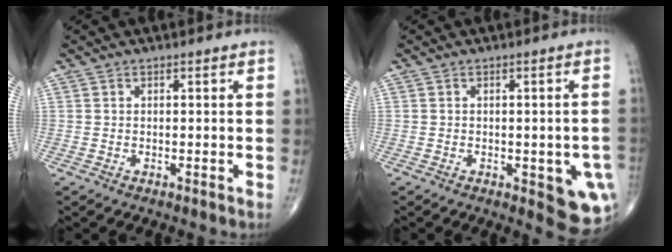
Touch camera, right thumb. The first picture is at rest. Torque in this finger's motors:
{"motor_torque": [1.66, 1.32, 0.25, -0.59, 0.22]}